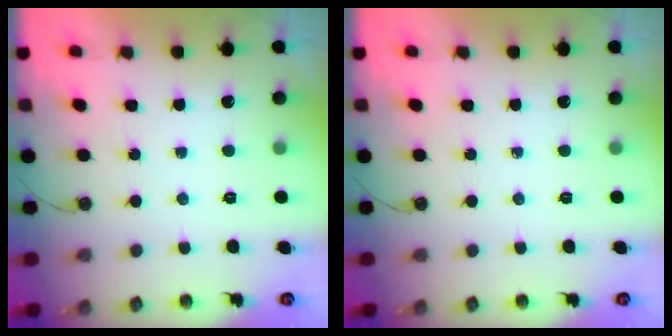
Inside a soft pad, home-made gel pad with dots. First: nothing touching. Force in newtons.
{"total": 0.0}